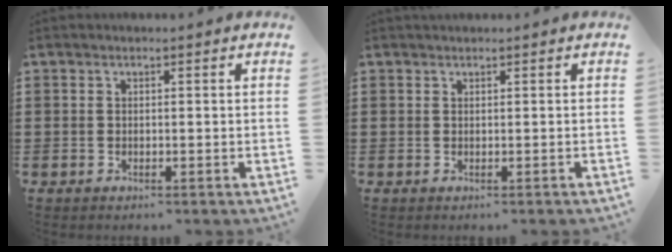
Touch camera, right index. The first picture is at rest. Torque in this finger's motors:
{"motor_torque": [-0.85, 0.90, -0.43, -0.07]}